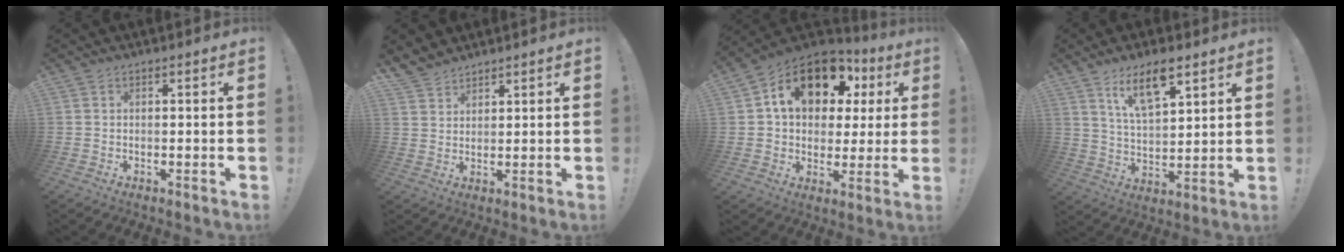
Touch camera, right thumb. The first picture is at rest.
{"total": 4.7, "force": [4.2, 2.0, 0.8], "torque": [-0.014, -0.029, 0.080]}
{"total": 17.4, "force": [7.6, 11.1, 11.0], "torque": [-0.177, -0.024, 0.135]}
{"total": 11.0, "force": [7.3, 4.1, 7.1], "torque": [-0.118, -0.034, 0.127]}